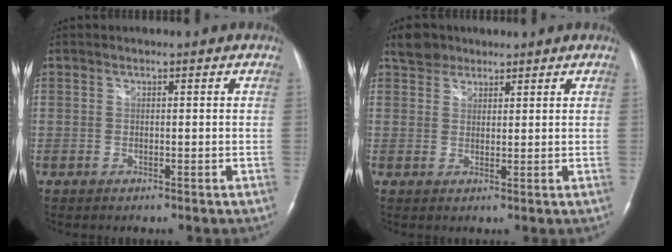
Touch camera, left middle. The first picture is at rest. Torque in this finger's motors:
{"motor_torque": [0.06, 0.01, -0.06, 0.00]}